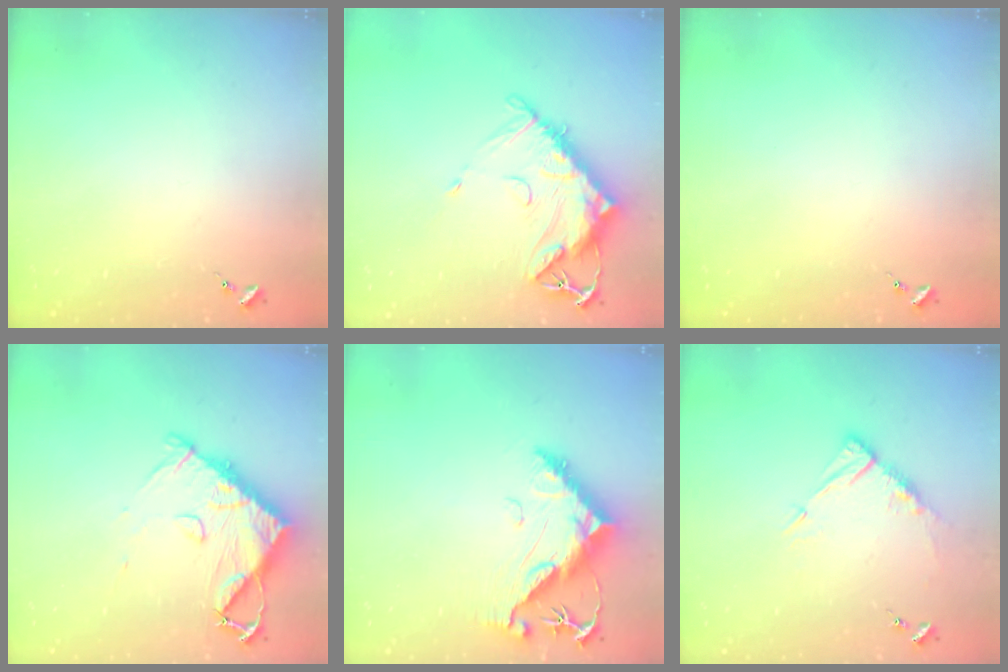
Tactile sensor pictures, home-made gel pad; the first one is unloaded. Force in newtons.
{"total": 14.5, "press": 14.4, "slide": 1.4}
{"total": 0.0}
{"total": 10.9, "press": 10.8, "slide": 1.4}
{"total": 13.3, "press": 13.2, "slide": 1.3}
{"total": 10.2, "press": 10.1, "slide": 0.9}